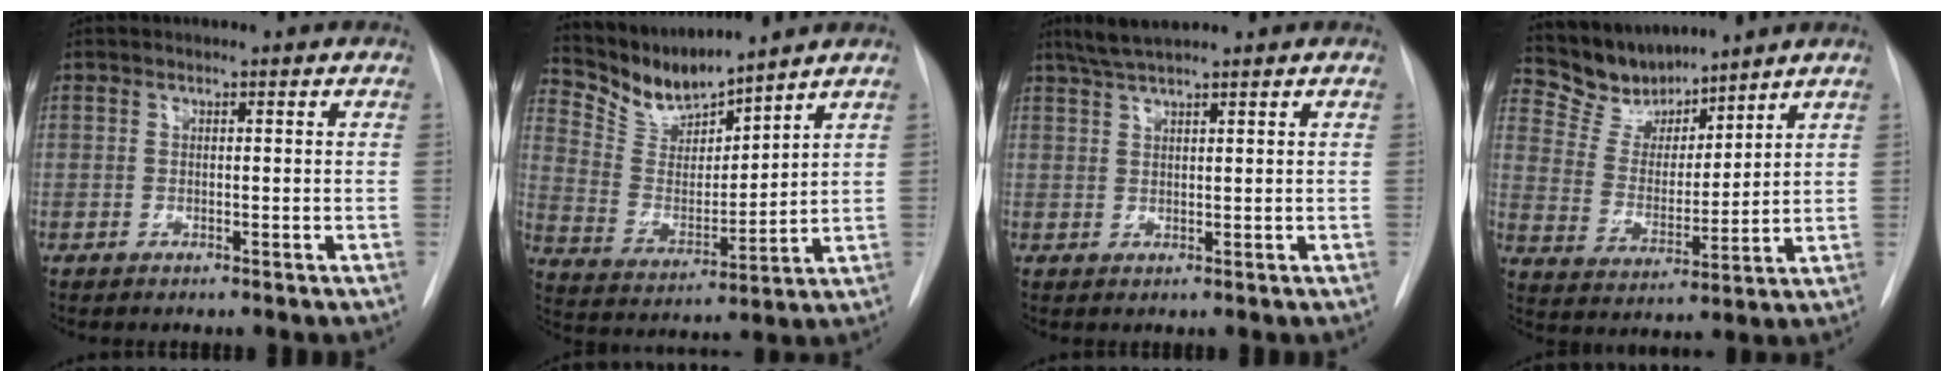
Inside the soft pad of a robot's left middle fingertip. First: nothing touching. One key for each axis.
{"total": 9.6, "fx": 9.4, "fy": 0.6, "fz": 2.0, "tx": -0.055, "ty": -0.003, "tz": 0.198}
{"total": 3.7, "fx": 3.1, "fy": -0.2, "fz": 1.9, "tx": -0.045, "ty": 0.009, "tz": 0.063}
{"total": 9.1, "fx": 8.6, "fy": 2.8, "fz": 0.8, "tx": -0.022, "ty": 0.006, "tz": 0.176}